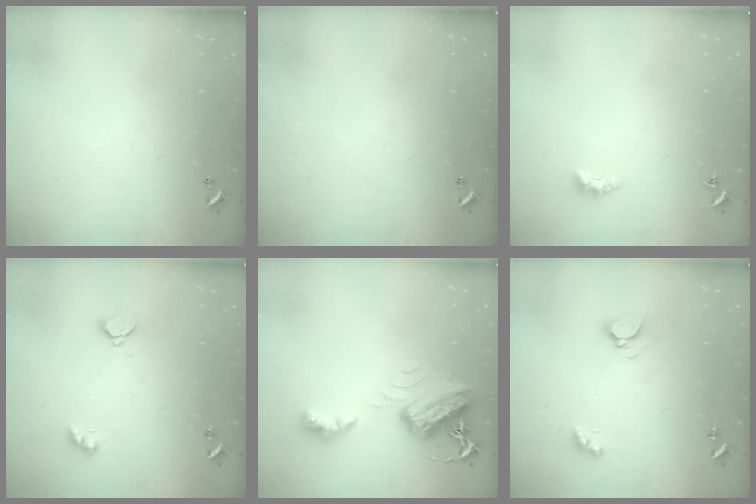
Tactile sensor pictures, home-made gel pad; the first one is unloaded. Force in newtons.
{"total": 0.0}
{"total": 2.4, "press": 2.4, "slide": 0.6}
{"total": 2.4, "press": 2.3, "slide": 0.8}
{"total": 7.0, "press": 7.0, "slide": 0.1}
{"total": 4.3, "press": 4.2, "slide": 0.4}